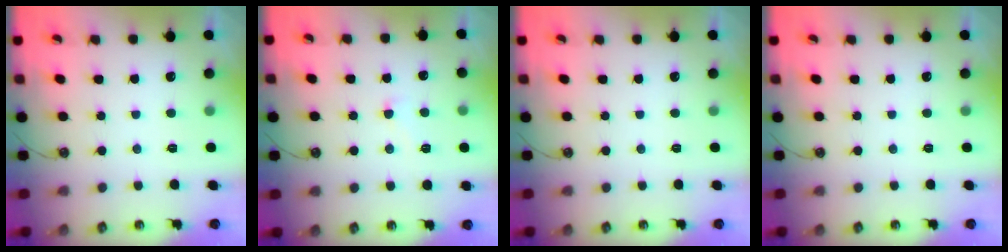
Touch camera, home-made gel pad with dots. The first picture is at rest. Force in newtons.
{"total": 3.2, "press": 3.1, "slide": 0.7}
{"total": 0.0}
{"total": 0.0}